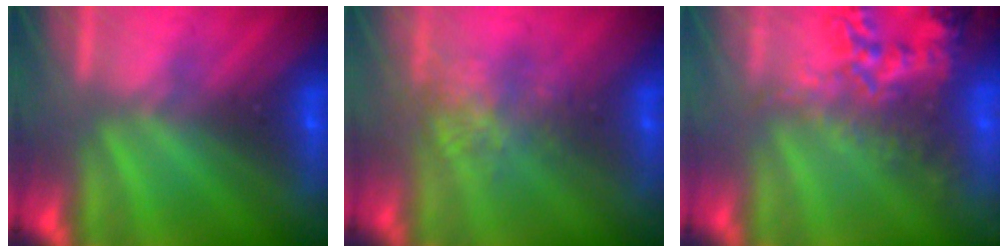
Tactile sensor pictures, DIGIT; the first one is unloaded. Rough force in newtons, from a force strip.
{"total": 3.8}
{"total": 7.7}